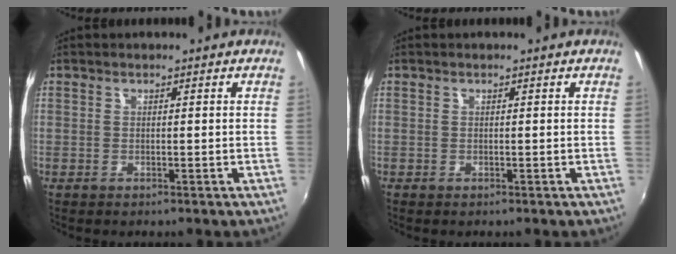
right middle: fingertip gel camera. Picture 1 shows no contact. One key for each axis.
{"total": 0.0}